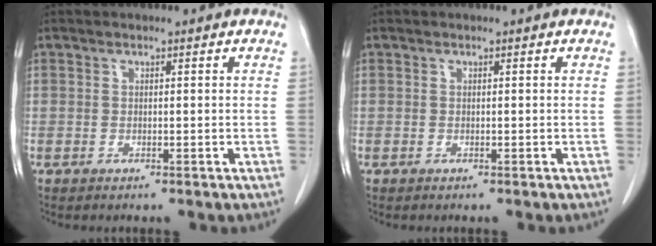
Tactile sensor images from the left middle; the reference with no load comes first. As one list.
[{"total": 0.0}]